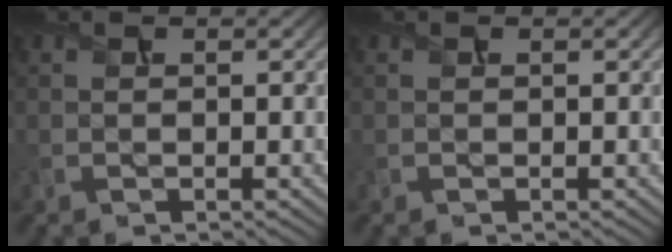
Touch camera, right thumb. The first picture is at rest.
{"total": 0.0}